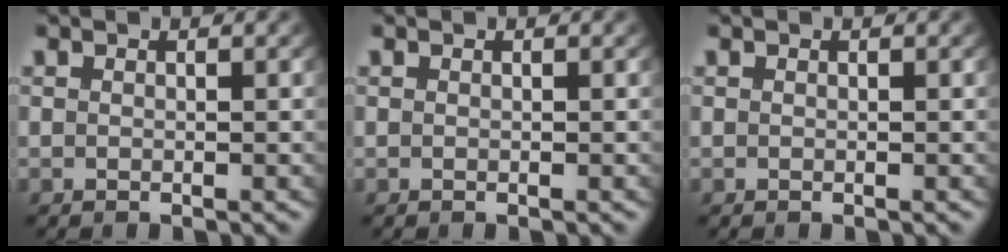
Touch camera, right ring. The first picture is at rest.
{"total": 0.0}
{"total": 0.0}